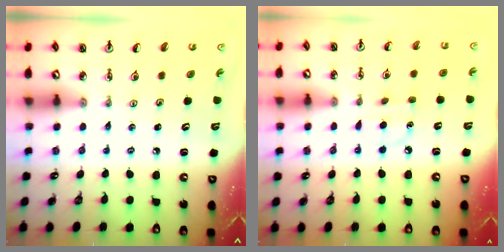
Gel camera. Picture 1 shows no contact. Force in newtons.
{"total": 6.6, "press": 6.5, "slide": 0.6}